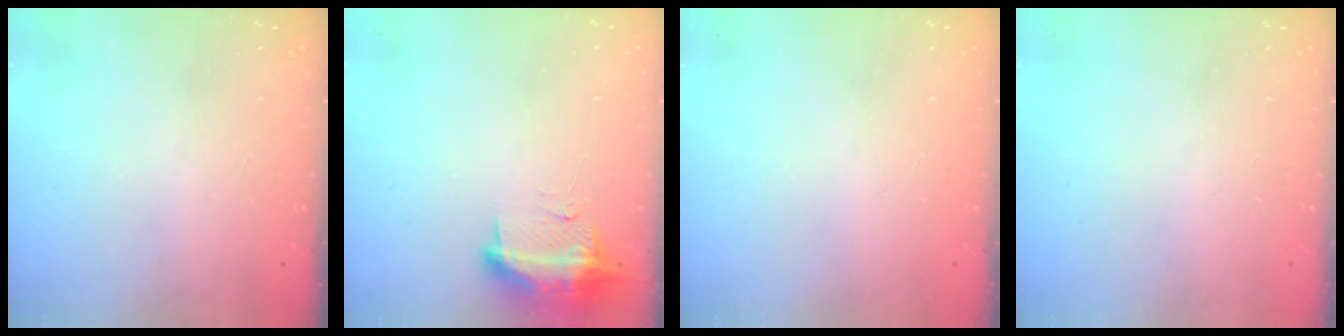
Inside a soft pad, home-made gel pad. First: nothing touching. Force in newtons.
{"total": 10.0, "press": 9.9, "slide": 1.7}
{"total": 0.0}
{"total": 0.0}